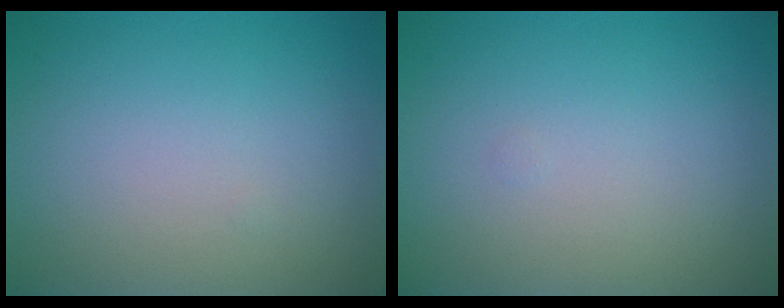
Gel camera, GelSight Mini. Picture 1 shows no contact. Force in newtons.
{"total": 0.0}